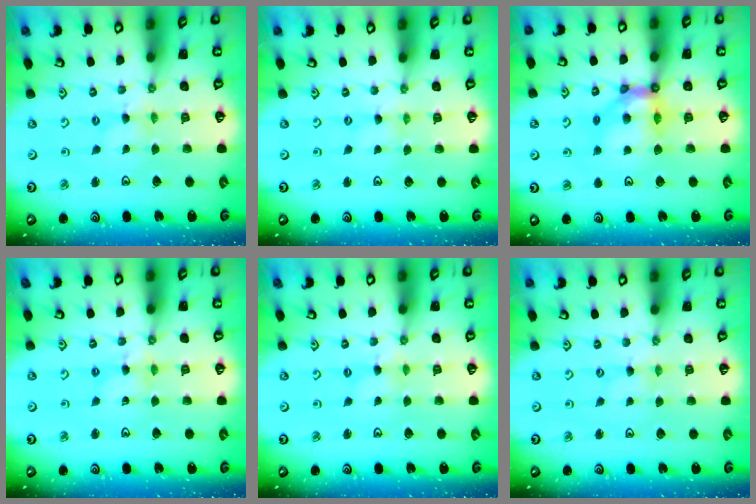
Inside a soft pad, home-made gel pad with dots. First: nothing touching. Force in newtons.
{"total": 0.7, "press": 0.7, "slide": 0.1}
{"total": 9.7, "press": 9.5, "slide": 1.9}
{"total": 4.5, "press": 4.5, "slide": 0.3}
{"total": 1.3, "press": 1.3, "slide": 0.2}
{"total": 0.0}